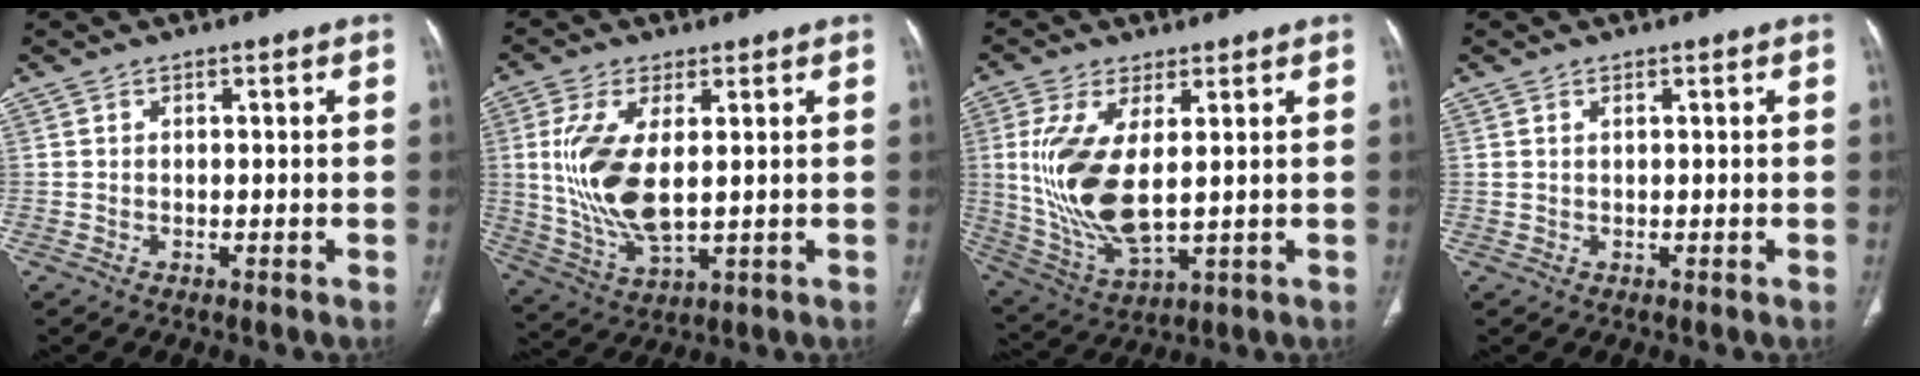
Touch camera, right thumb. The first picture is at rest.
{"total": 12.8, "force": [1.6, 5.6, 11.5], "torque": [-0.248, -0.017, 0.043]}
{"total": 14.4, "force": [1.8, 6.0, 12.9], "torque": [-0.281, -0.021, 0.051]}
{"total": 0.5, "force": [0.3, 0.2, 0.4], "torque": [-0.014, 0.008, 0.008]}